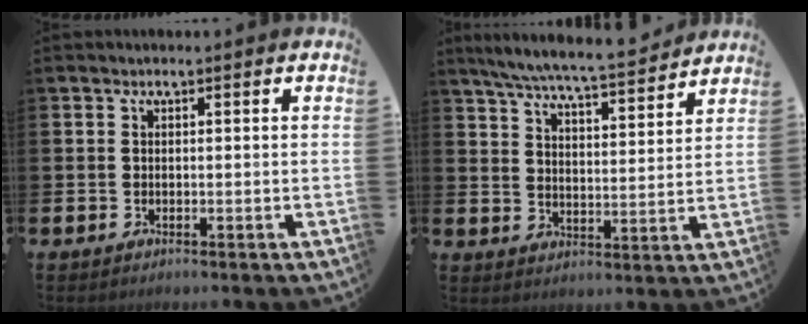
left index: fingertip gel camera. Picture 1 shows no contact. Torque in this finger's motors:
{"motor_torque": [0.96, -1.18, 0.23, 0.11]}